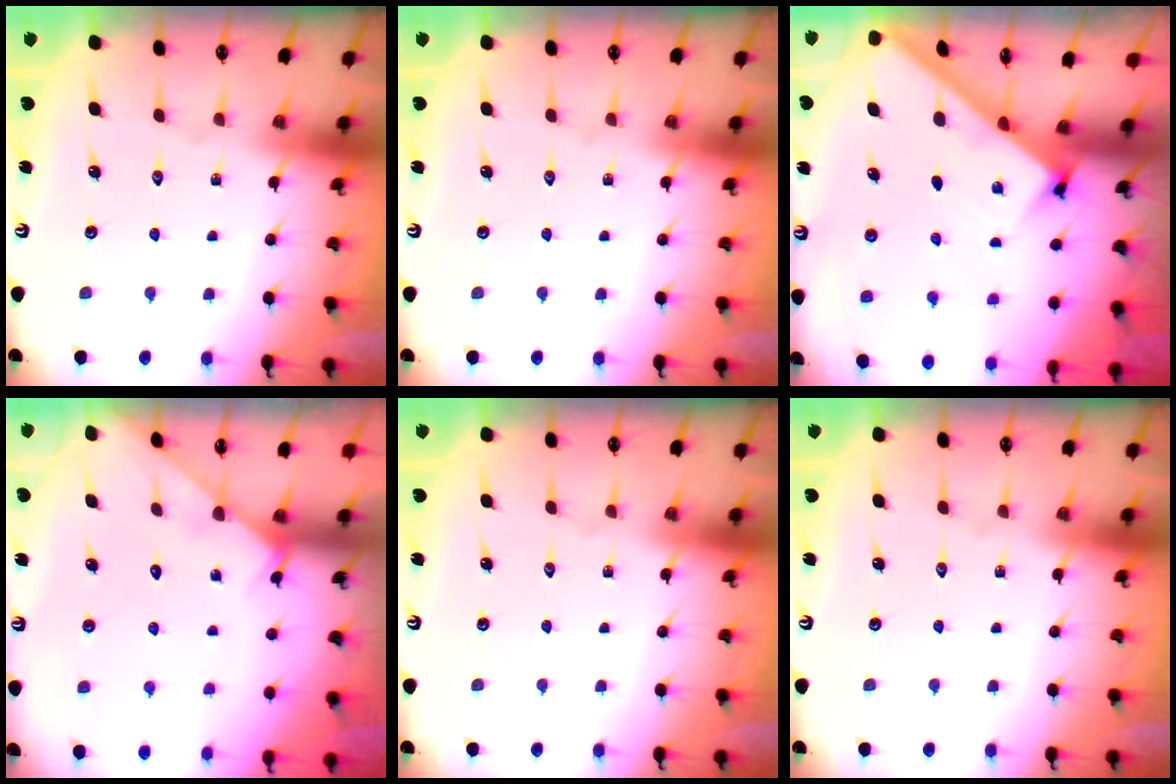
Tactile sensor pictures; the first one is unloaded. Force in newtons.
{"total": 0.0}
{"total": 2.7, "press": 2.7, "slide": 0.4}
{"total": 2.7, "press": 2.7, "slide": 0.3}
{"total": 0.0}
{"total": 0.0}